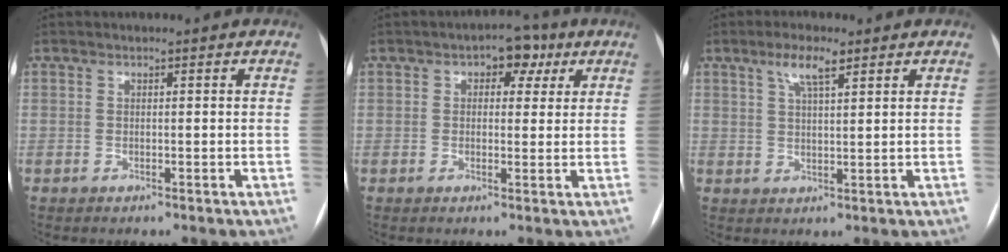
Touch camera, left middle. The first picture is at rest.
{"total": 4.5, "force": [2.0, 2.9, 2.8], "torque": [-0.029, 0.020, 0.021]}
{"total": 4.2, "force": [2.6, 0.8, 3.2], "torque": [-0.066, 0.006, 0.048]}